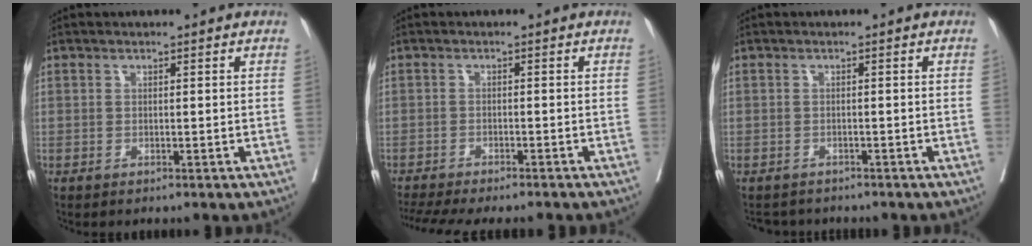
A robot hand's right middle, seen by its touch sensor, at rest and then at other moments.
{"total": 13.0, "force": [-11.5, 2.0, 5.7], "torque": [-0.102, -0.014, -0.159]}
{"total": 3.4, "force": [-3.2, 1.2, 0.1], "torque": [0.001, -0.004, -0.048]}